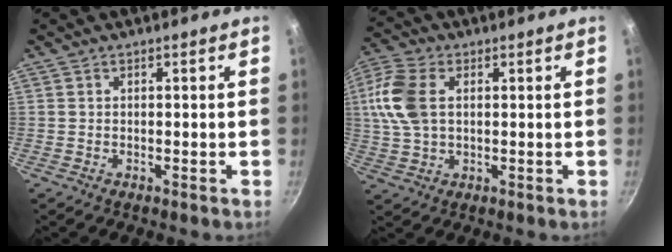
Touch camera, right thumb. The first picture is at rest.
{"total": 11.2, "force": [2.1, 7.0, 8.5], "torque": [-0.177, 0.011, 0.034]}